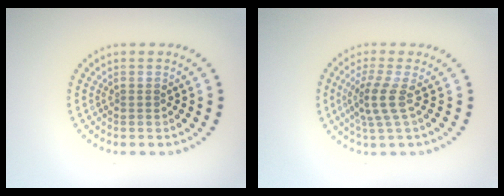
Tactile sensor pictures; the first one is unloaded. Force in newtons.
{"total": 2.9, "press": 2.3, "slide": 1.8}